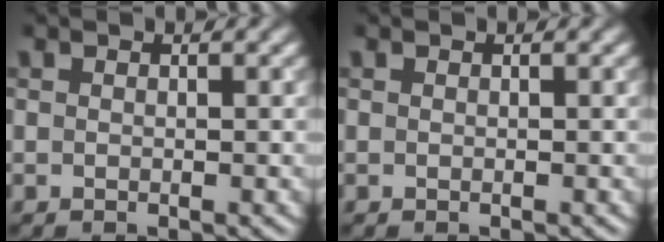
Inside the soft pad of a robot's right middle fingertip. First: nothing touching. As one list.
[{"total": 0.0}]